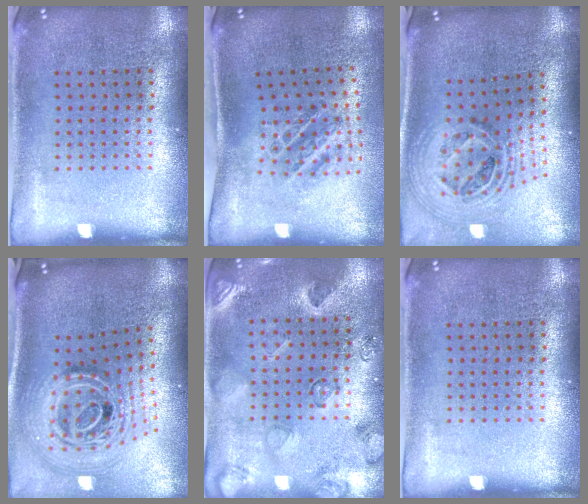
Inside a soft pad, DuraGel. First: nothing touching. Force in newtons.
{"total": 1.3, "press": 1.1, "slide": 0.6}
{"total": 2.1, "press": 1.6, "slide": 1.3}
{"total": 2.9, "press": 2.0, "slide": 2.2}
{"total": 2.2, "press": 1.8, "slide": 1.3}
{"total": 0.0}